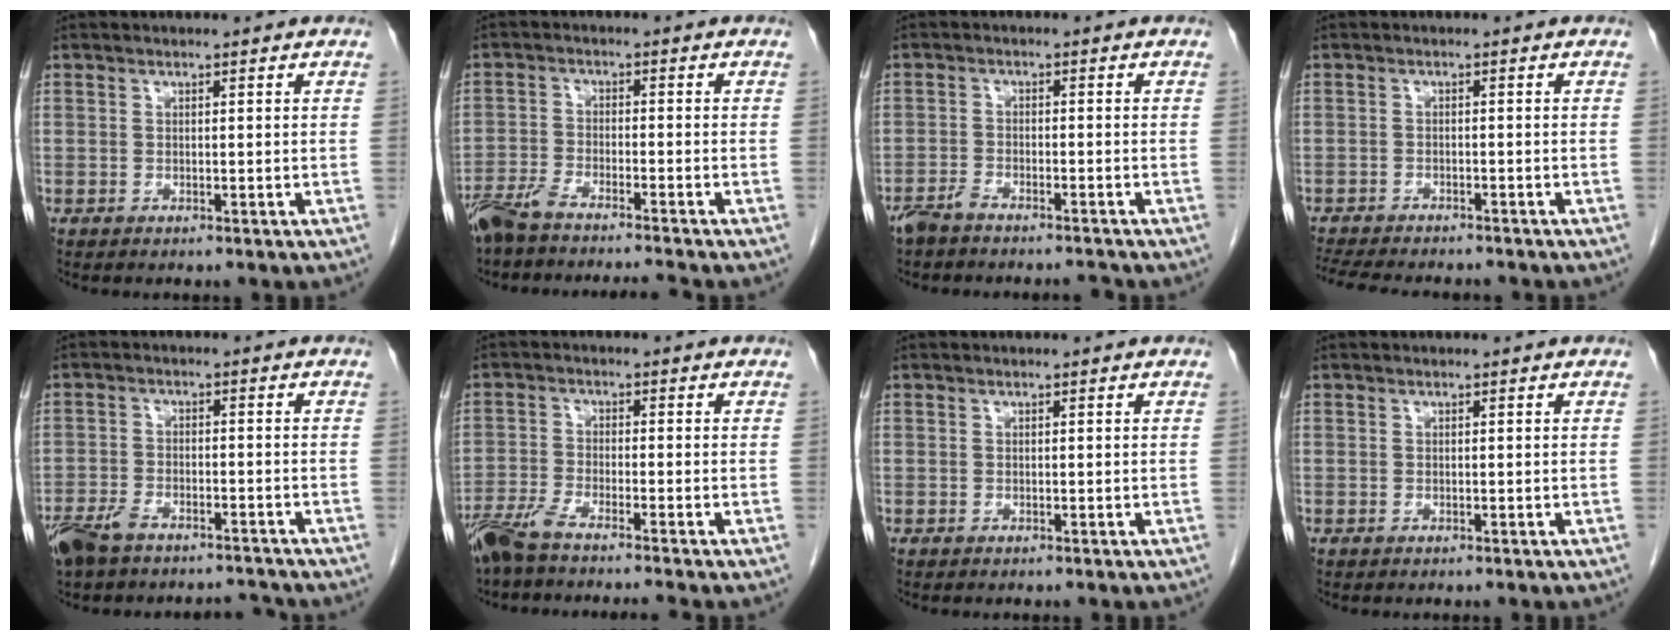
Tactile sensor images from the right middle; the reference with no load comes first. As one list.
[{"total": 8.3, "force": [-7.5, -0.3, 3.5], "torque": [-0.056, -0.009, -0.128]}, {"total": 3.8, "force": [-3.6, 0.3, 1.2], "torque": [-0.020, -0.005, -0.066]}, {"total": 11.7, "force": [-10.4, 2.7, 4.8], "torque": [-0.093, -0.012, -0.146]}, {"total": 8.3, "force": [-7.1, 2.6, 3.3], "torque": [-0.067, 0.001, -0.123]}, {"total": 6.9, "force": [-5.9, -0.6, 3.5], "torque": [-0.061, -0.018, -0.108]}, {"total": 0.0}, {"total": 0.0}]